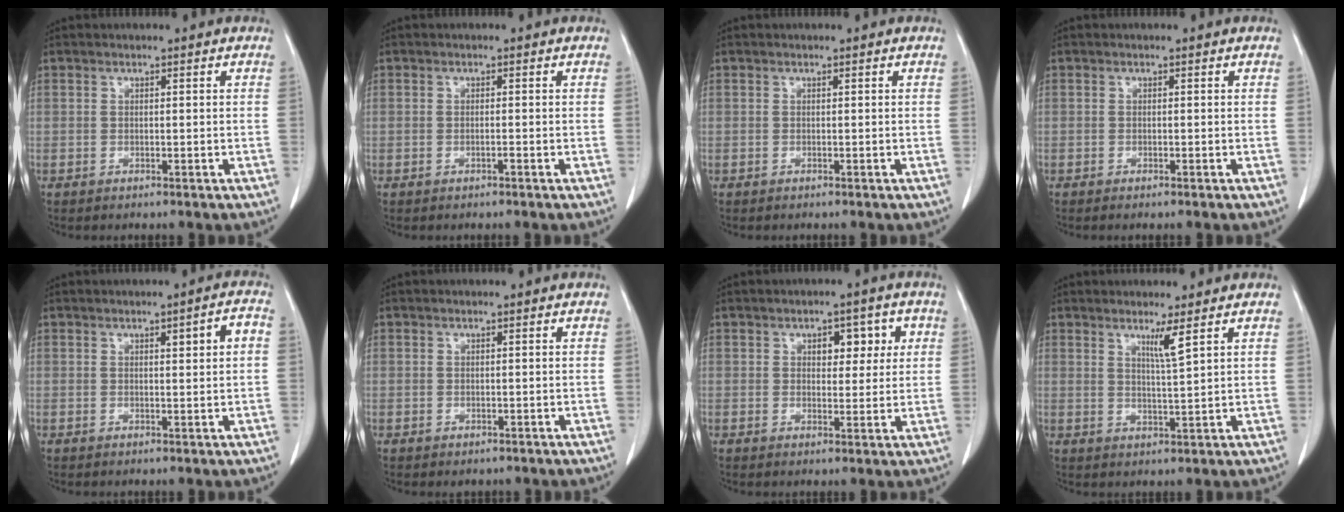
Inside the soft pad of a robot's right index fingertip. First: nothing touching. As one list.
[{"total": 0.5, "force": [-0.3, 0.1, 0.4], "torque": [-0.009, 0.001, -0.004]}, {"total": 0.0}, {"total": 0.7, "force": [-0.6, 0.0, 0.4], "torque": [-0.008, -0.002, -0.009]}, {"total": 3.2, "force": [0.6, 0.3, 3.1], "torque": [-0.042, 0.010, 0.009]}, {"total": 0.9, "force": [-0.4, 0.8, 0.1], "torque": [-0.004, 0.005, -0.003]}, {"total": 4.8, "force": [1.7, 2.8, 3.5], "torque": [-0.036, 0.011, 0.023]}, {"total": 3.2, "force": [1.8, -0.8, 2.5], "torque": [-0.046, -0.014, 0.036]}]